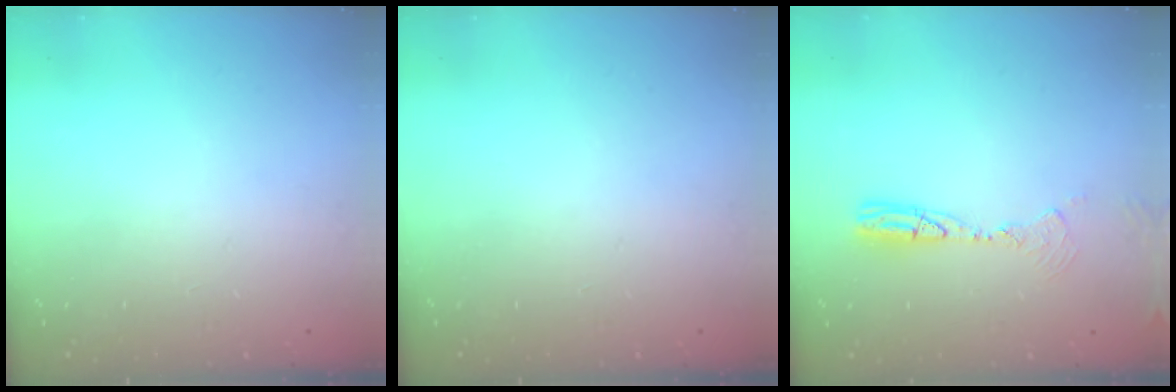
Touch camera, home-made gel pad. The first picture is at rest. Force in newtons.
{"total": 0.0}
{"total": 9.2, "press": 9.0, "slide": 2.2}